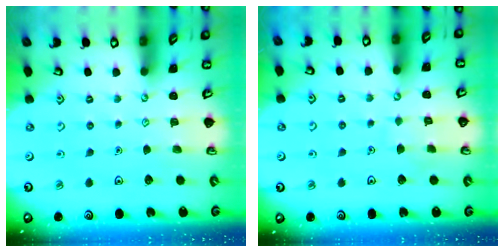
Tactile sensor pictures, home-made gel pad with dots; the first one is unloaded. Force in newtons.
{"total": 3.8, "press": 3.8, "slide": 0.2}